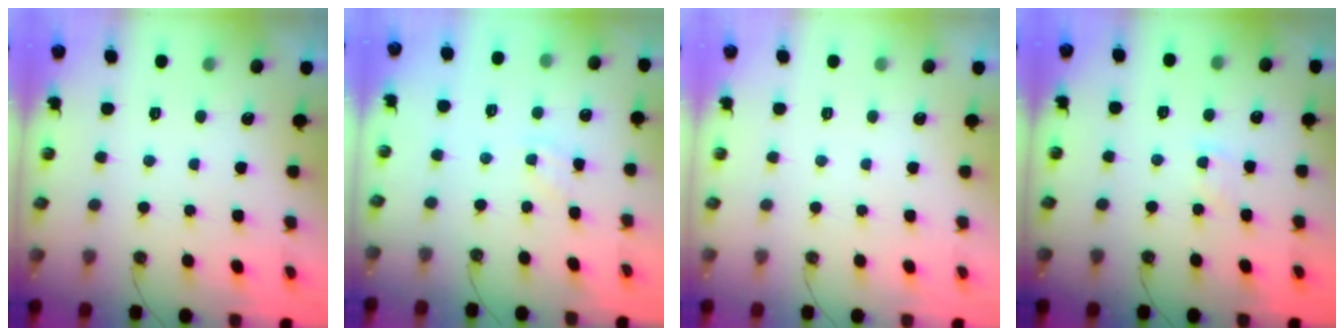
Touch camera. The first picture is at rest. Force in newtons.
{"total": 3.9, "press": 3.9, "slide": 0.5}
{"total": 0.0}
{"total": 3.1, "press": 3.1, "slide": 0.5}